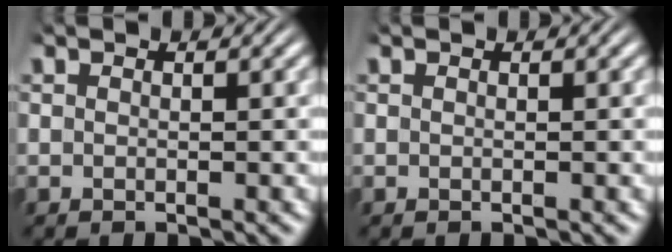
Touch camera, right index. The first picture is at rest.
{"total": 0.0}